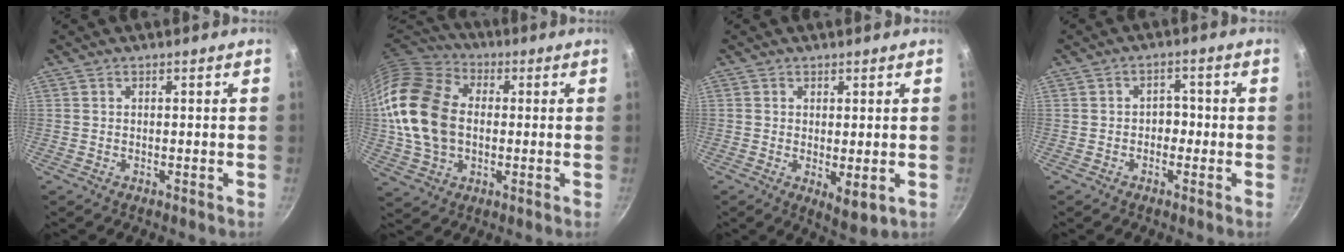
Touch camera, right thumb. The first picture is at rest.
{"total": 19.9, "force": [0.4, 14.3, 13.7], "torque": [-0.256, 0.025, 0.003]}
{"total": 4.7, "force": [0.0, 2.0, 4.3], "torque": [-0.063, -0.023, 0.002]}
{"total": 2.8, "force": [-0.8, 2.2, 1.6], "torque": [0.006, 0.014, -0.015]}